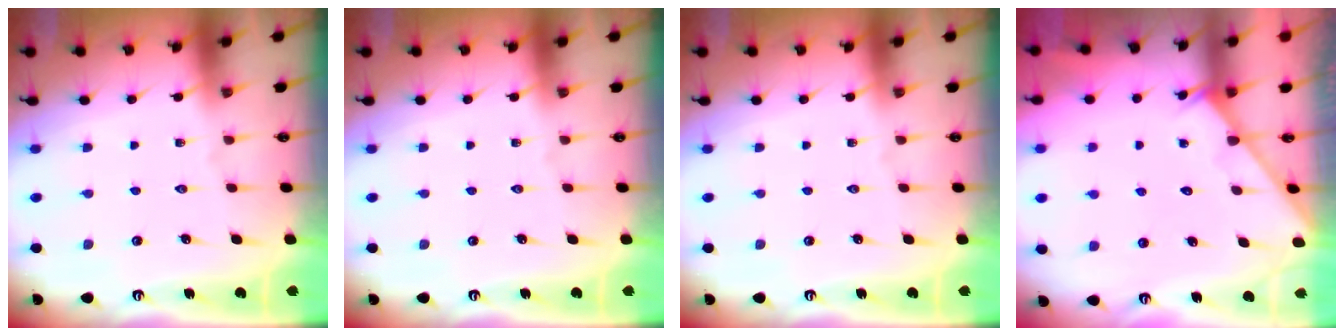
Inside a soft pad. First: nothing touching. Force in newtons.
{"total": 0.0}
{"total": 0.0}
{"total": 2.4, "press": 2.4, "slide": 0.2}